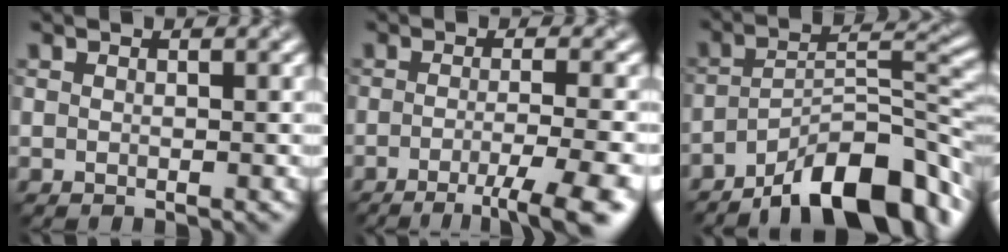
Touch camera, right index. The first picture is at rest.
{"total": 6.5, "force": [-3.3, 1.2, 5.5], "torque": [-0.072, -0.005, -0.054]}
{"total": 10.9, "force": [-7.3, 3.2, 7.4], "torque": [-0.106, 0.014, -0.132]}